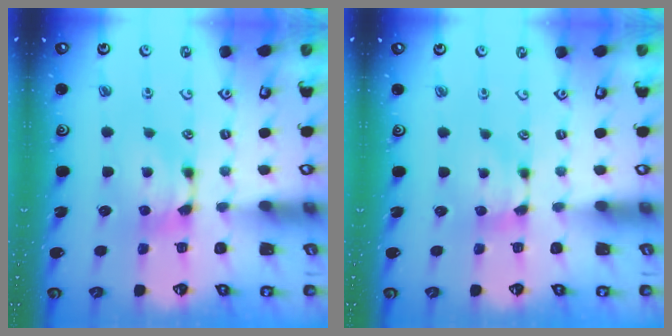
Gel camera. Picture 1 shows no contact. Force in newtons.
{"total": 0.7, "press": 0.6, "slide": 0.5}